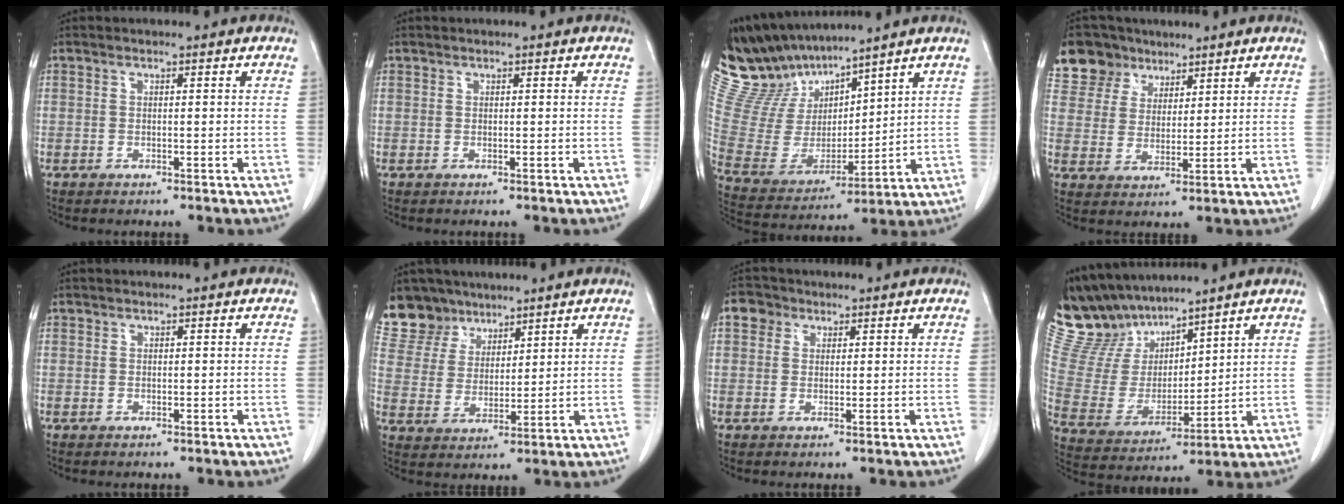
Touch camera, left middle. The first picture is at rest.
{"total": 0.0}
{"total": 14.2, "force": [13.2, 3.6, 4.0], "torque": [-0.102, 0.009, 0.275]}
{"total": 8.7, "force": [6.3, 6.0, 0.8], "torque": [-0.022, 0.023, 0.124]}
{"total": 0.0}
{"total": 9.1, "force": [7.4, 5.3, 0.3], "torque": [-0.010, 0.015, 0.153]}
{"total": 2.9, "force": [1.4, 2.4, 0.8], "torque": [-0.014, 0.010, 0.022]}
{"total": 12.9, "force": [11.9, 4.0, 2.7], "torque": [-0.082, 0.014, 0.253]}